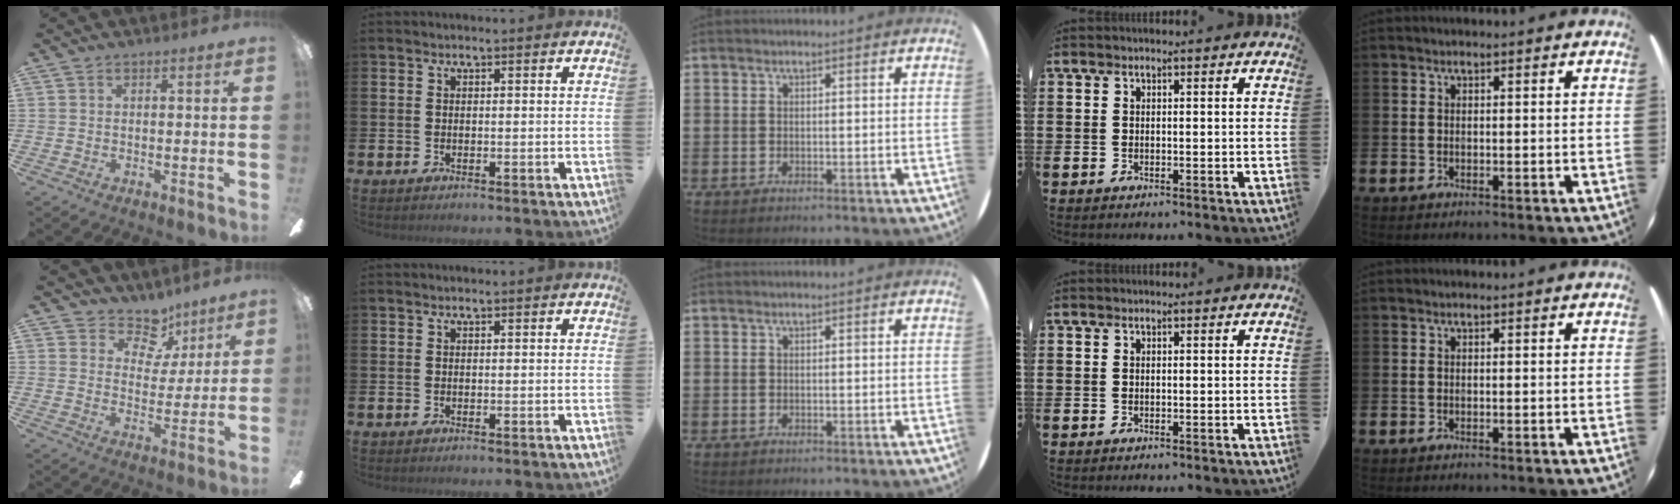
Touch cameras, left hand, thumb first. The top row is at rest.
{"thumb": {"total": 9.4, "force": [6.6, 5.9, 3.1], "torque": [-0.051, -0.043, 0.124]}}